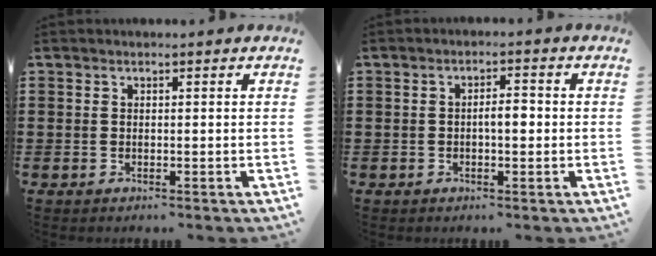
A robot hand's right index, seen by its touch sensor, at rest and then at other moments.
{"total": 2.9, "force": [-0.4, 0.9, 2.7], "torque": [-0.049, 0.004, -0.008]}